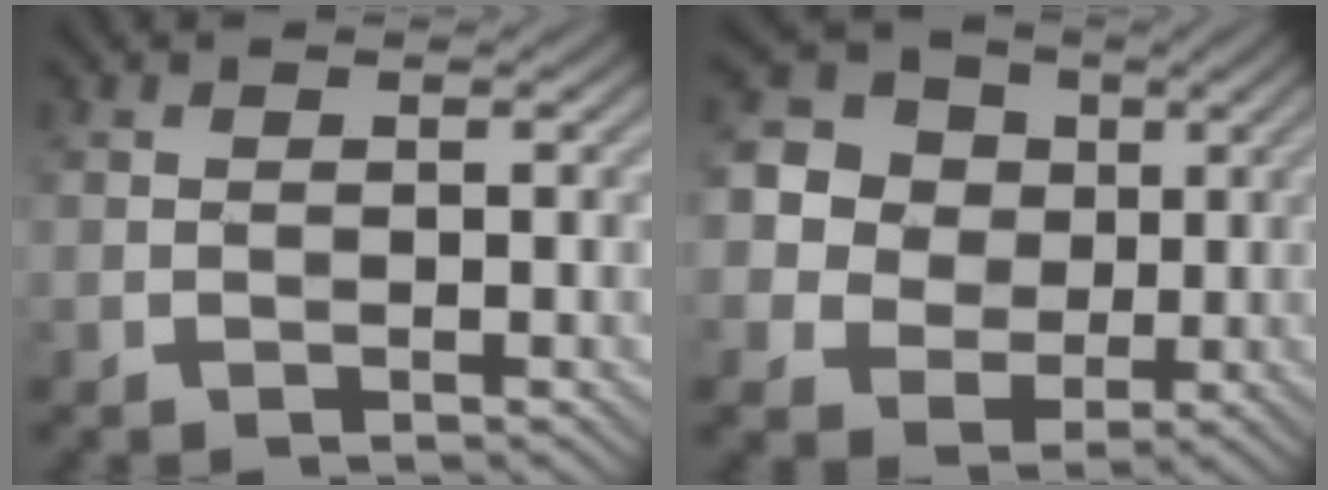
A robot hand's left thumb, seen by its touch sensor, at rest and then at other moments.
{"total": 11.9, "force": [2.7, 10.8, 4.3], "torque": [-0.173, 0.035, 0.059]}